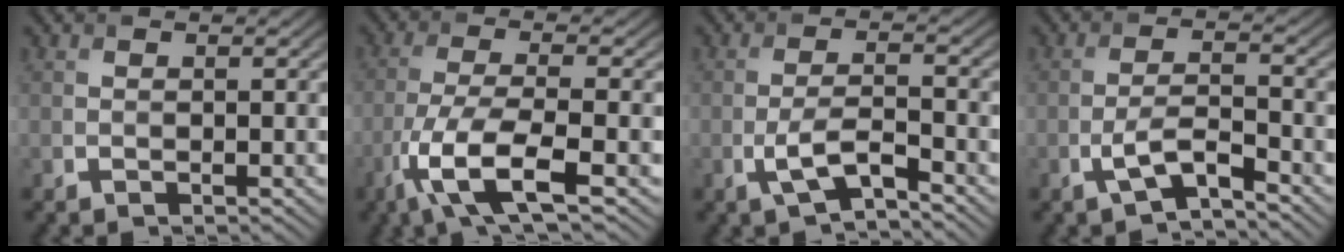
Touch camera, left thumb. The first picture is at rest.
{"total": 8.6, "force": [-4.3, 2.1, 7.2], "torque": [-0.146, -0.003, -0.098]}
{"total": 4.5, "force": [-2.5, 1.2, 3.6], "torque": [-0.079, 0.001, -0.052]}
{"total": 4.4, "force": [-2.7, 1.1, 3.3], "torque": [-0.072, 0.004, -0.058]}